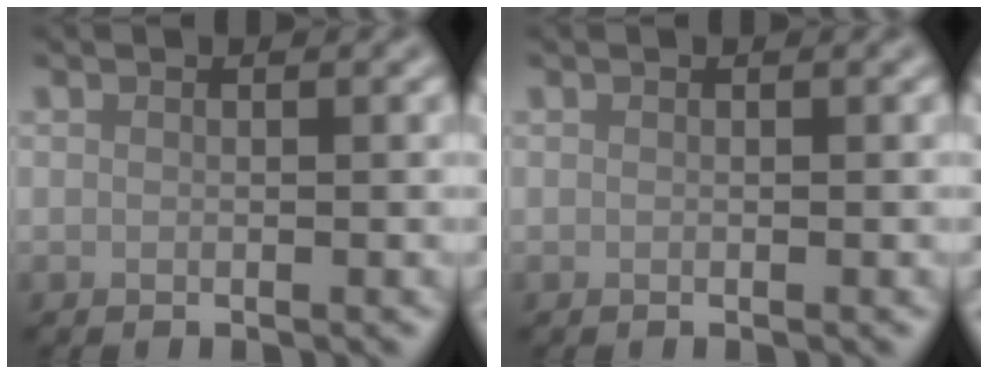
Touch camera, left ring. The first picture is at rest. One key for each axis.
{"total": 0.0}